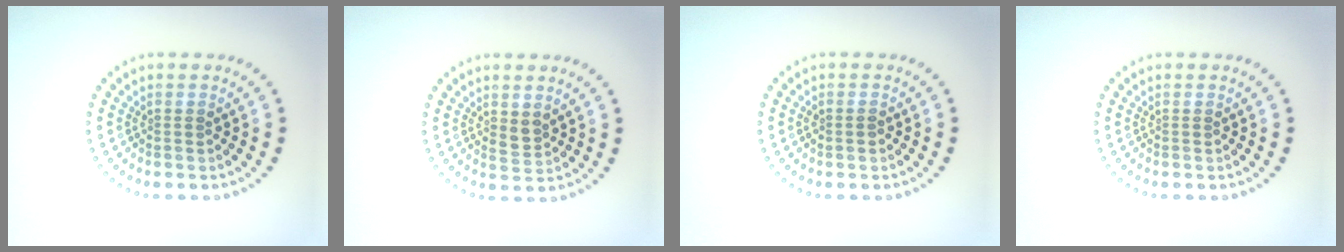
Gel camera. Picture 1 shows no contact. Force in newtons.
{"total": 1.3, "press": 1.2, "slide": 0.5}
{"total": 0.7, "press": 0.7, "slide": 0.1}
{"total": 0.0}